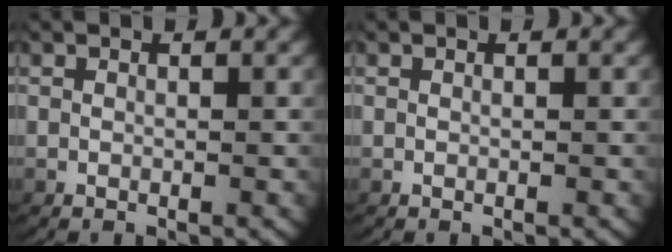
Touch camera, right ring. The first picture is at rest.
{"total": 0.0}